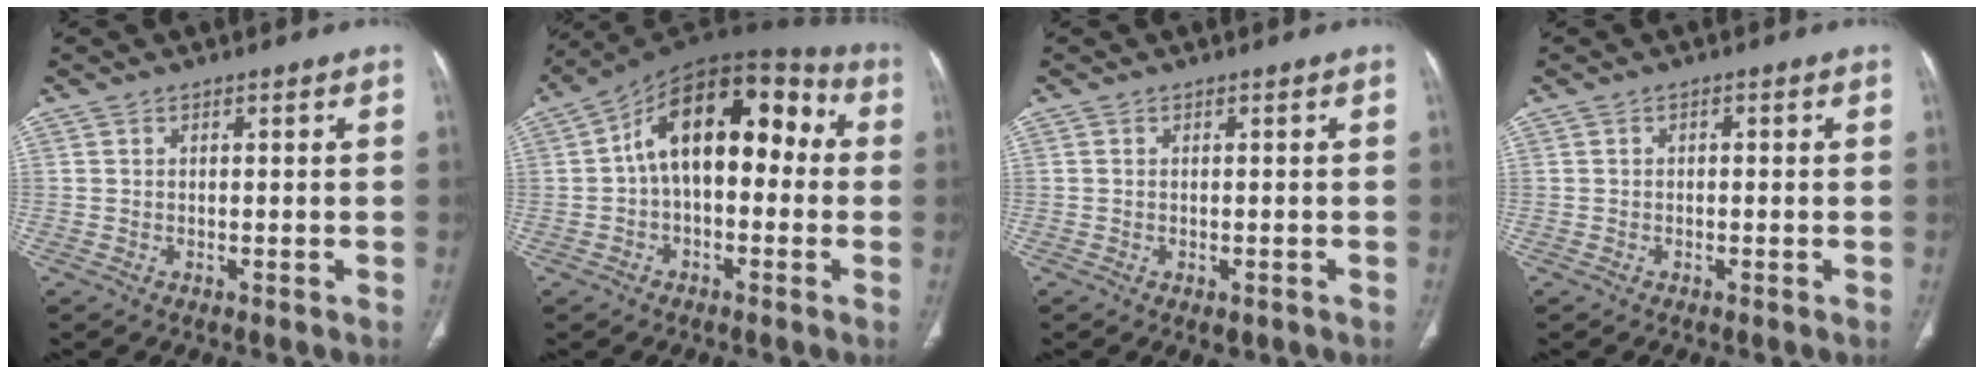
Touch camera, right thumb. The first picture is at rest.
{"total": 16.7, "force": [1.0, 9.8, 13.5], "torque": [-0.173, 0.056, 0.003]}
{"total": 1.5, "force": [-0.7, 0.8, 1.0], "torque": [-0.014, 0.002, -0.003]}
{"total": 0.7, "force": [-0.1, 0.5, 0.4], "torque": [-0.002, 0.003, -0.006]}